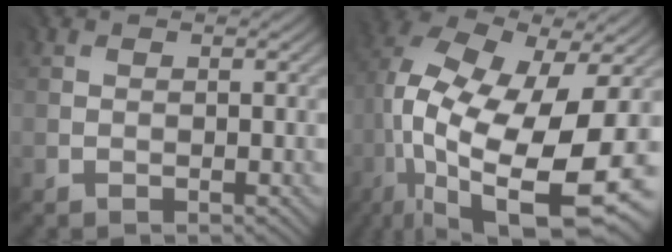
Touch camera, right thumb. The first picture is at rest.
{"total": 18.6, "force": [-3.3, 8.9, 16.1], "torque": [-0.323, -0.020, -0.045]}